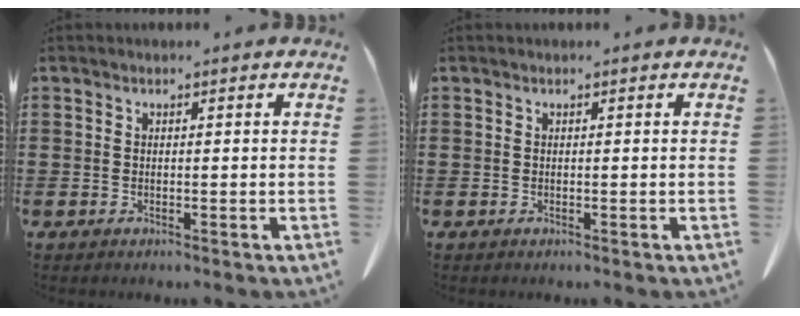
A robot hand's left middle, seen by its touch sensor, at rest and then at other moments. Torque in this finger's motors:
{"motor_torque": [0.00, 0.00, 0.00, 0.00]}